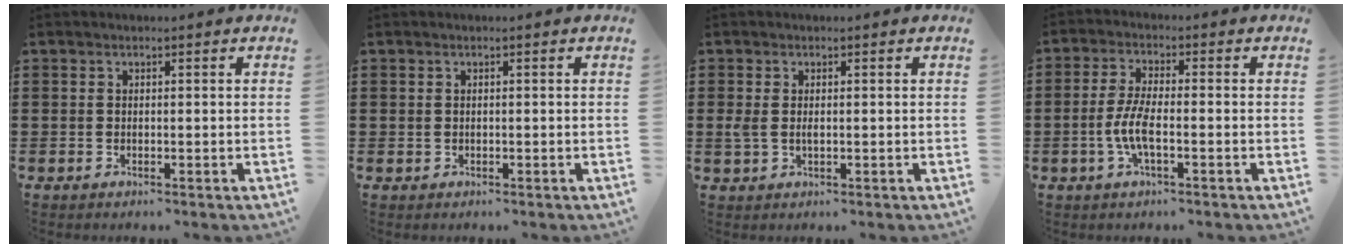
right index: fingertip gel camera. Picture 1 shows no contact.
{"total": 0.5, "force": [-0.1, 0.5, 0.0], "torque": [-0.002, 0.003, -0.003]}
{"total": 1.9, "force": [0.0, 1.0, 1.6], "torque": [-0.047, -0.002, -0.006]}
{"total": 5.4, "force": [-1.7, 1.6, 4.9], "torque": [-0.119, -0.007, -0.040]}